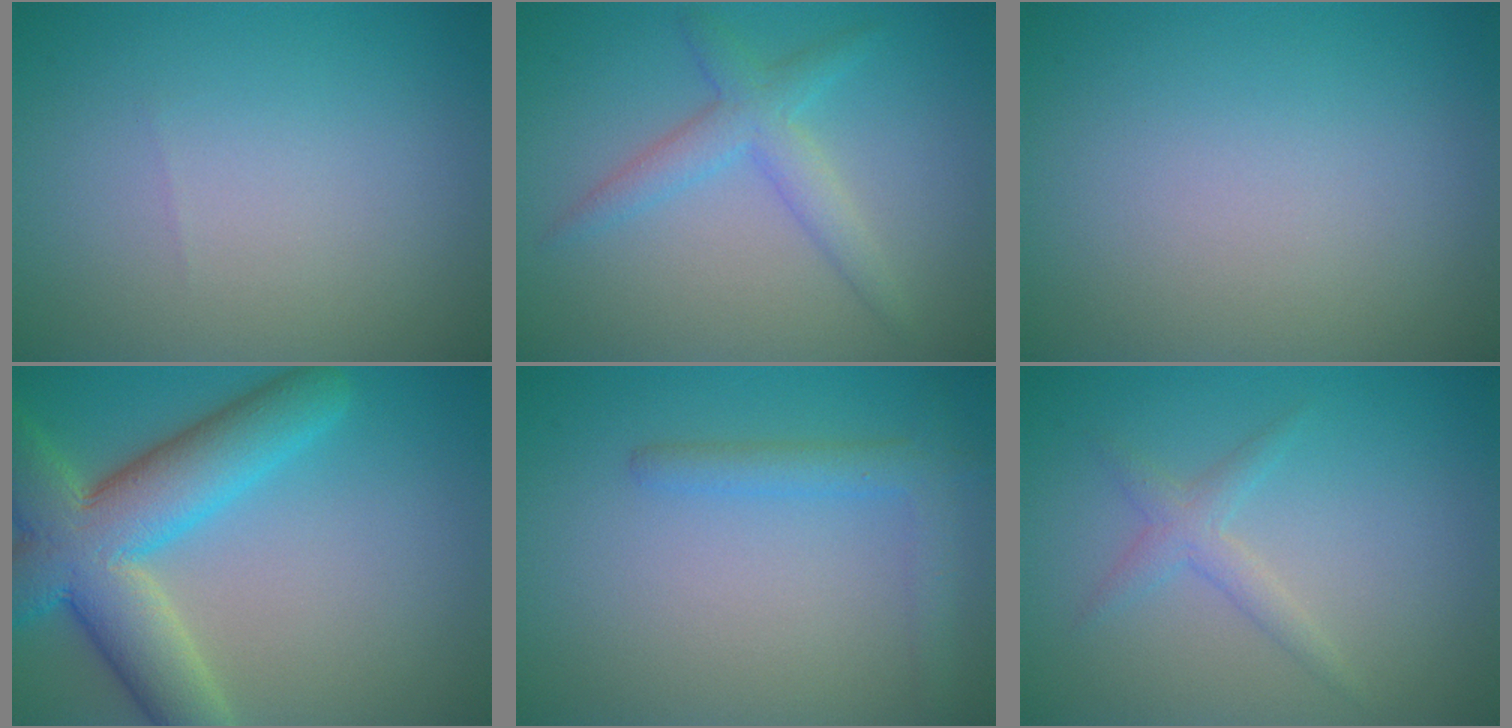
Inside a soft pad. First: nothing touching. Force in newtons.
{"total": 3.0, "press": 3.0, "slide": 0.1}
{"total": 0.0}
{"total": 9.8, "press": 9.7, "slide": 0.8}
{"total": 2.4, "press": 2.4, "slide": 0.2}
{"total": 1.7, "press": 1.7, "slide": 0.0}